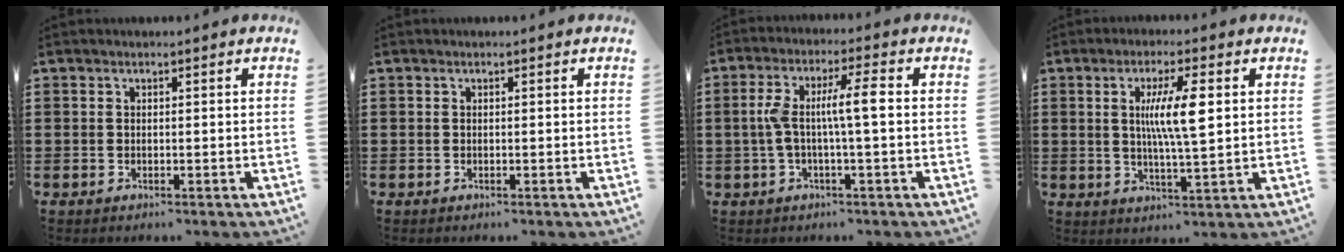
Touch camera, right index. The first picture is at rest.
{"total": 0.0}
{"total": 6.8, "force": [0.1, 1.0, 6.7], "torque": [-0.139, -0.003, -0.007]}
{"total": 8.1, "force": [1.7, 1.0, 7.8], "torque": [-0.151, 0.001, 0.023]}